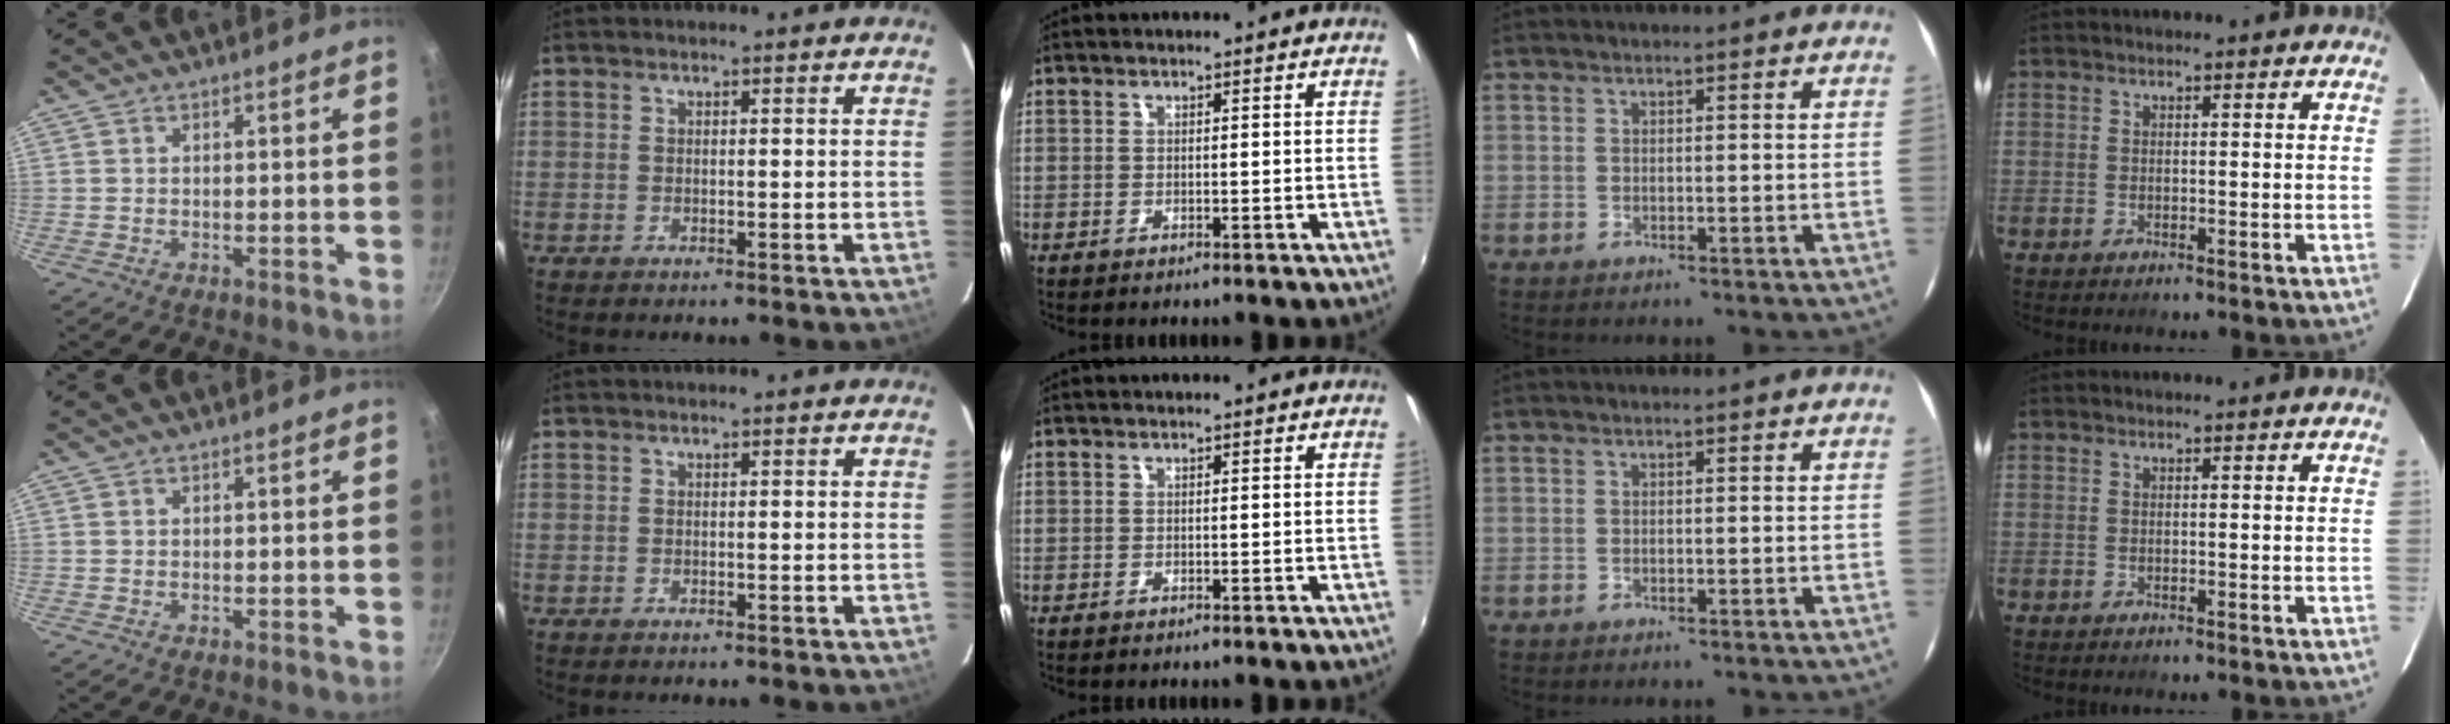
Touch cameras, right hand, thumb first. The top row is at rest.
{}